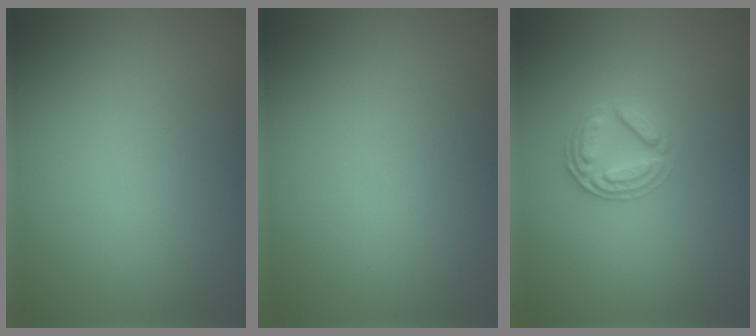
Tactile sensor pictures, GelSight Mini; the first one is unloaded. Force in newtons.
{"total": 0.0}
{"total": 2.6, "press": 2.4, "slide": 1.0}